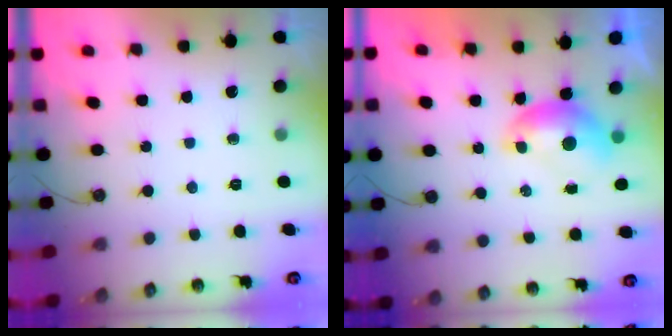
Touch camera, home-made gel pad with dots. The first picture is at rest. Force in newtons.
{"total": 0.0}